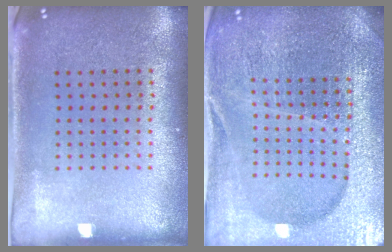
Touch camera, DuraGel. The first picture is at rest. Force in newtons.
{"total": 5.3, "press": 4.8, "slide": 2.2}